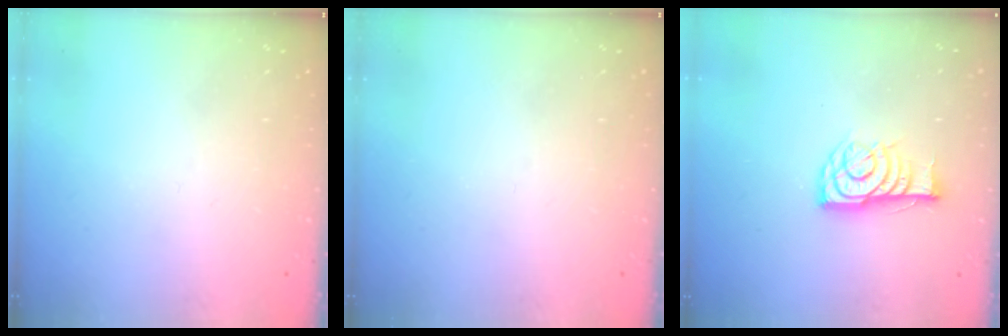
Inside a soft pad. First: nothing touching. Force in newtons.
{"total": 0.0}
{"total": 11.5, "press": 11.4, "slide": 0.5}